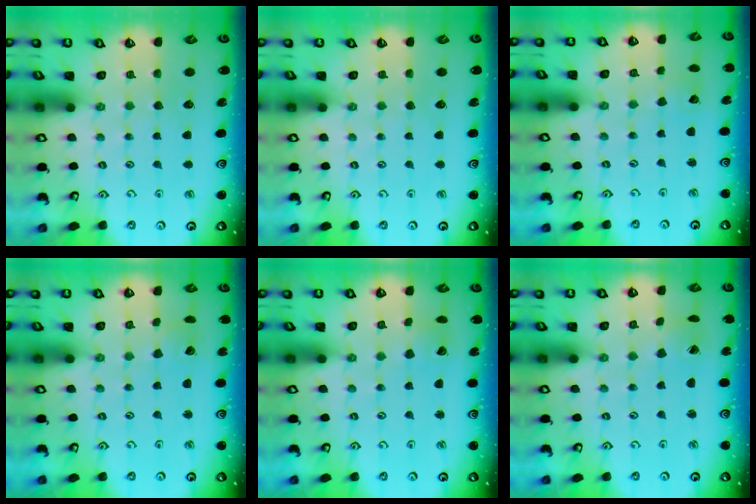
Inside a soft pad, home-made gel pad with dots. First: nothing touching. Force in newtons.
{"total": 0.0}
{"total": 2.5, "press": 2.5, "slide": 0.4}
{"total": 2.9, "press": 2.9, "slide": 0.1}
{"total": 1.8, "press": 1.7, "slide": 0.1}
{"total": 1.7, "press": 1.7, "slide": 0.1}